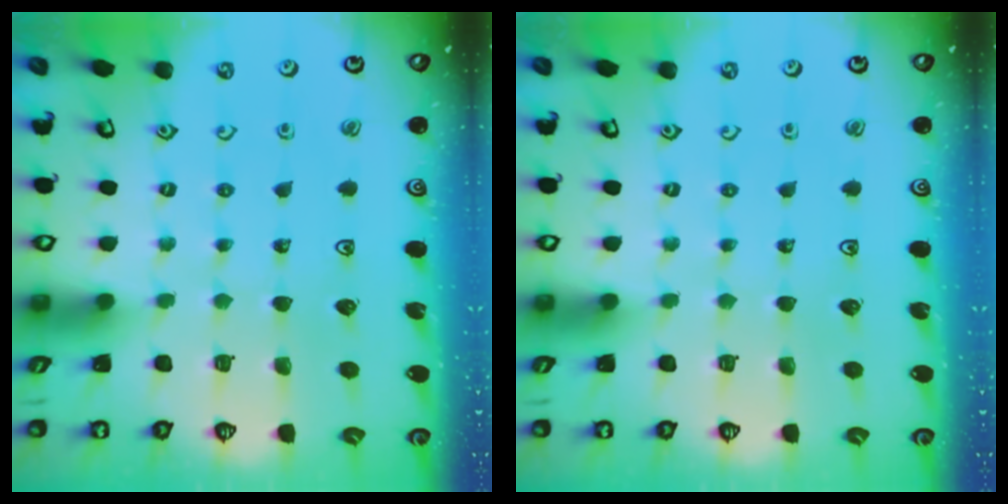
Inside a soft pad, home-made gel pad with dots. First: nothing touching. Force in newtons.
{"total": 0.0}